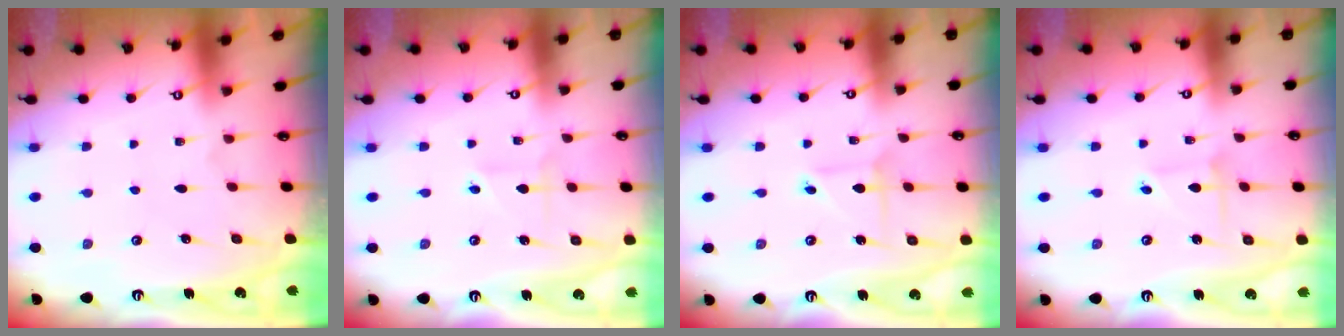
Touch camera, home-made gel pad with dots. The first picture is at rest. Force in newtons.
{"total": 2.0, "press": 1.9, "slide": 0.5}
{"total": 2.9, "press": 2.8, "slide": 0.3}
{"total": 2.1, "press": 2.1, "slide": 0.2}